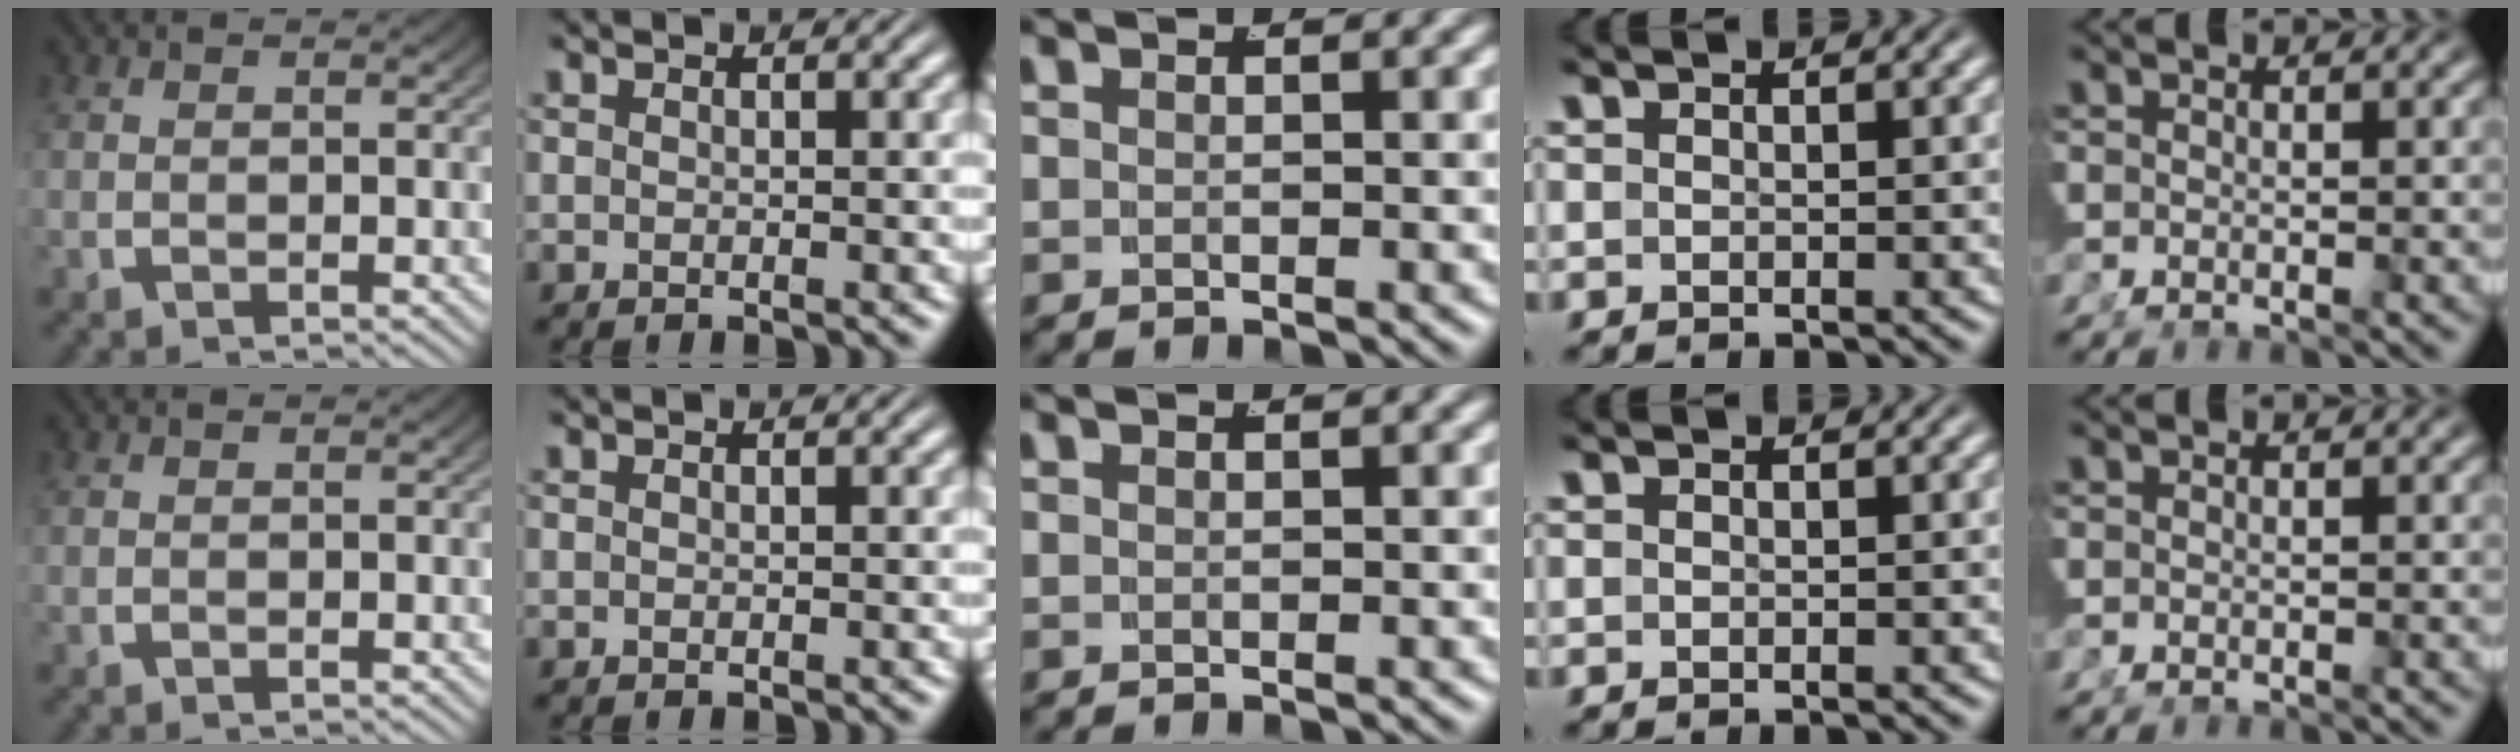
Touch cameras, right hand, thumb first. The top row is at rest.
{}